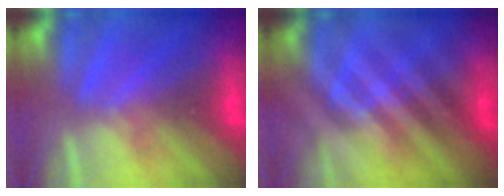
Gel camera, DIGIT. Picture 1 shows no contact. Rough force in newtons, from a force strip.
{"total": 2.4}